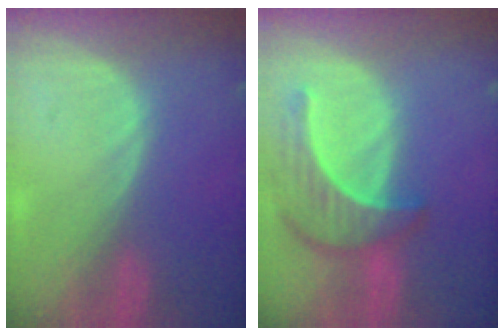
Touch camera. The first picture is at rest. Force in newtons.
{"total": 7.6, "press": 7.3, "slide": 1.9}